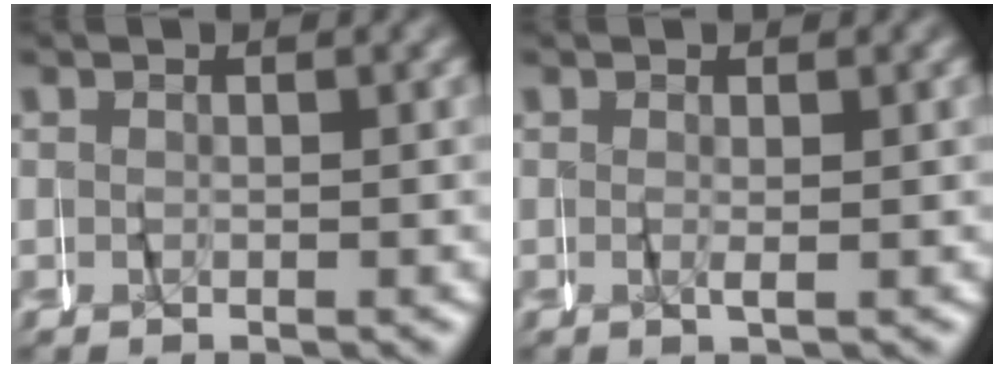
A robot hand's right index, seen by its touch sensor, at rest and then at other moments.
{"total": 0.6, "force": [-0.2, -0.4, 0.4], "torque": [-0.013, -0.003, 0.000]}